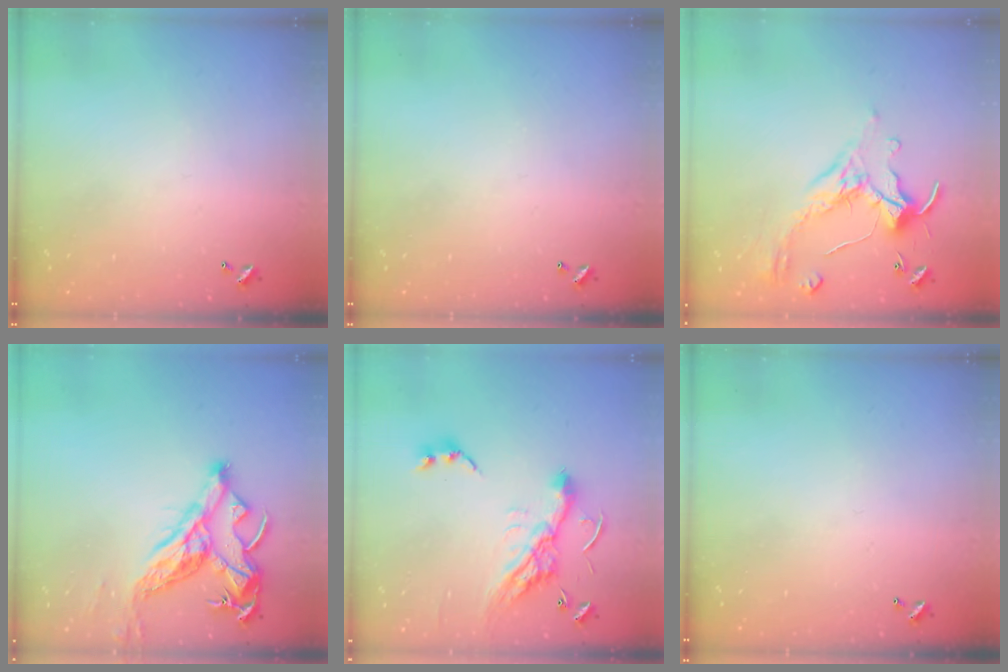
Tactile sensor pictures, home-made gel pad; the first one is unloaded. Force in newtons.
{"total": 0.0}
{"total": 1.4, "press": 1.2, "slide": 0.7}
{"total": 11.4, "press": 11.2, "slide": 1.7}
{"total": 14.9, "press": 14.8, "slide": 1.5}
{"total": 0.0}